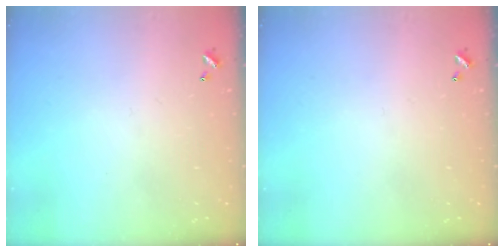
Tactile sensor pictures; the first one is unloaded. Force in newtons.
{"total": 0.0}